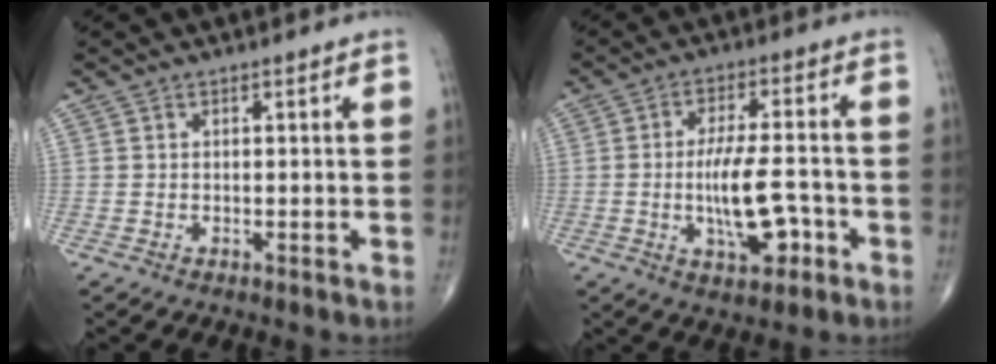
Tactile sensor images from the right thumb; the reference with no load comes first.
{"total": 10.7, "force": [-2.7, 4.1, 9.5], "torque": [-0.160, 0.014, -0.042]}